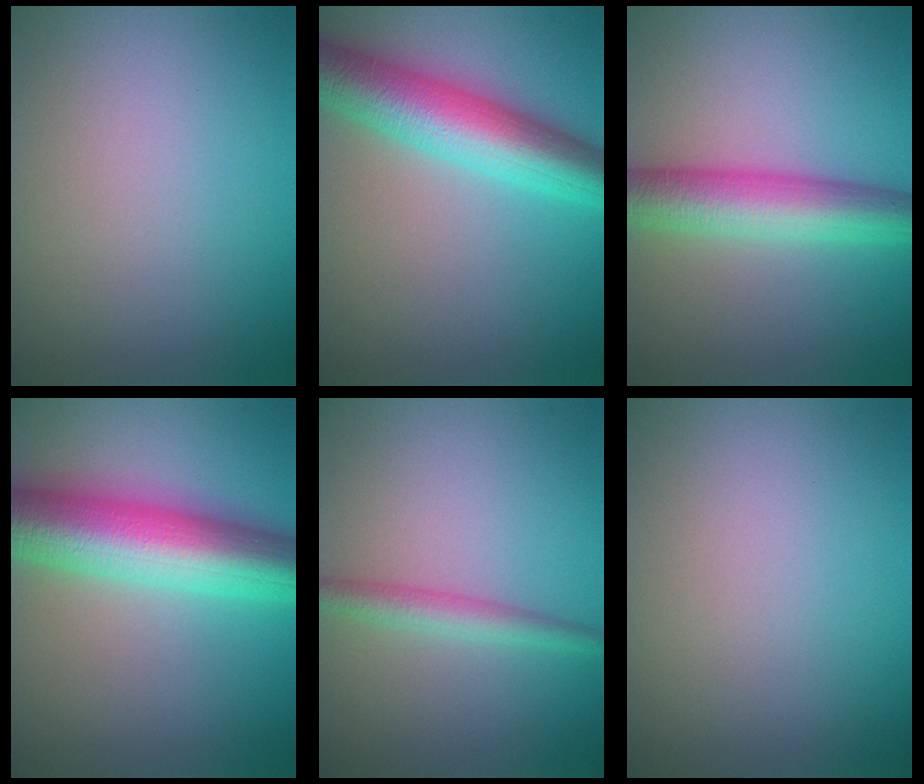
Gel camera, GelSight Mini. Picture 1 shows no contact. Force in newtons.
{"total": 8.0, "press": 8.0, "slide": 0.1}
{"total": 6.3, "press": 6.3, "slide": 0.1}
{"total": 10.7, "press": 10.7, "slide": 0.1}
{"total": 2.4, "press": 2.4, "slide": 0.0}
{"total": 0.0}